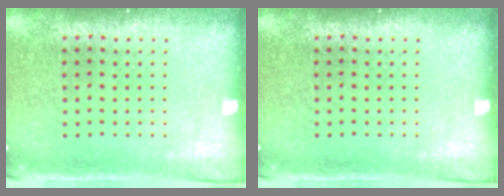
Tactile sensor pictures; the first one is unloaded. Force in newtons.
{"total": 0.0}